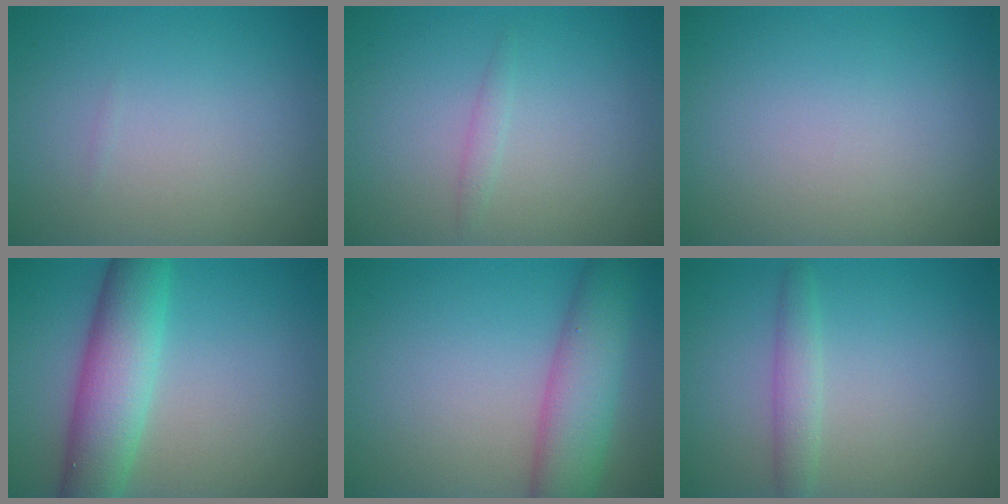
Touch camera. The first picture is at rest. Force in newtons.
{"total": 0.8, "press": 0.8, "slide": 0.1}
{"total": 0.0}
{"total": 7.0, "press": 7.0, "slide": 0.2}
{"total": 6.4, "press": 6.4, "slide": 0.3}
{"total": 1.9, "press": 1.9, "slide": 0.0}